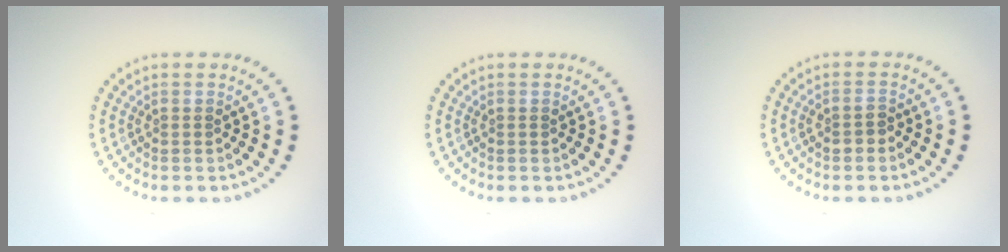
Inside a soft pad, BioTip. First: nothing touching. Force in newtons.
{"total": 0.0}
{"total": 1.3, "press": 1.3, "slide": 0.3}